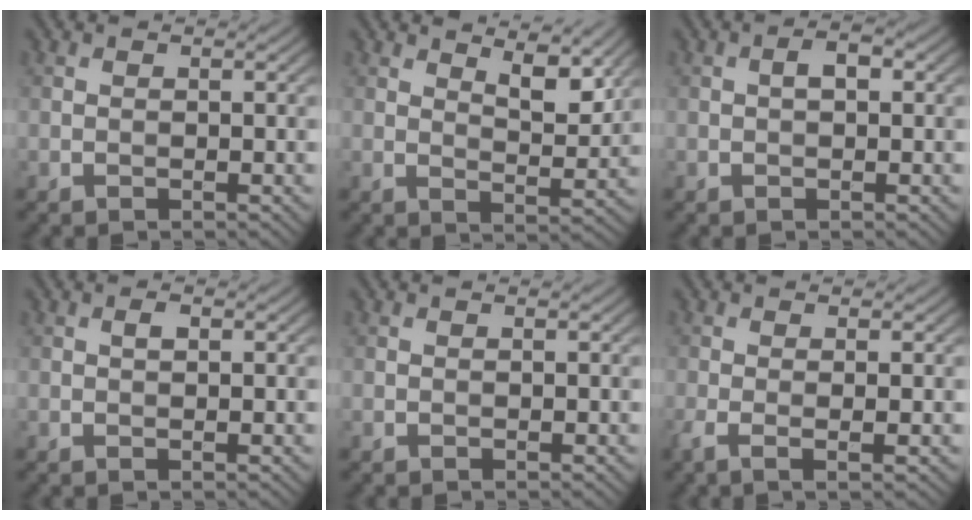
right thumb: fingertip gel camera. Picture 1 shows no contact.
{"total": 5.7, "force": [3.9, 1.8, 3.7], "torque": [-0.062, -0.013, 0.068]}
{"total": 1.9, "force": [0.2, 0.9, 1.6], "torque": [-0.025, 0.006, 0.001]}
{"total": 1.0, "force": [0.2, 0.4, 0.8], "torque": [-0.016, 0.000, 0.003]}
{"total": 0.0}
{"total": 2.5, "force": [-0.6, 0.3, 2.4], "torque": [-0.051, -0.001, -0.018]}